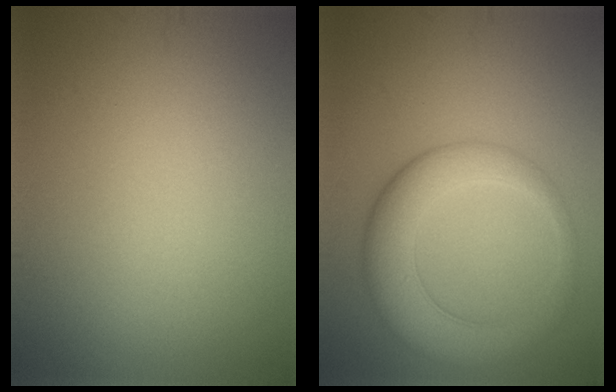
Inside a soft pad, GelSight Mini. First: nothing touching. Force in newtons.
{"total": 6.5, "press": 6.5, "slide": 0.2}